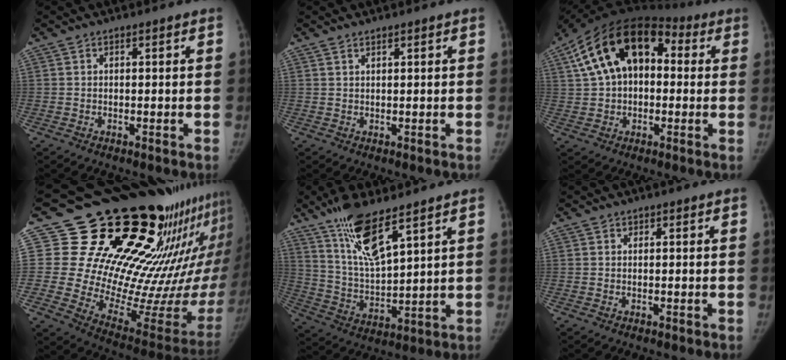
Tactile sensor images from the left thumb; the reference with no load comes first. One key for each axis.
{"total": 0.9, "fx": 0.7, "fy": 0.0, "fz": 0.4, "tx": -0.009, "ty": 0.000, "tz": 0.017}
{"total": 18.8, "fx": 4.1, "fy": 12.1, "fz": 13.8, "tx": -0.222, "ty": 0.032, "tz": 0.054}
{"total": 30.4, "fx": 21.0, "fy": 10.0, "fz": 19.5, "tx": -0.228, "ty": -0.146, "tz": 0.301}
{"total": 12.6, "fx": 8.6, "fy": 2.7, "fz": 8.9, "tx": -0.165, "ty": -0.047, "tz": 0.178}
{"total": 0.0}